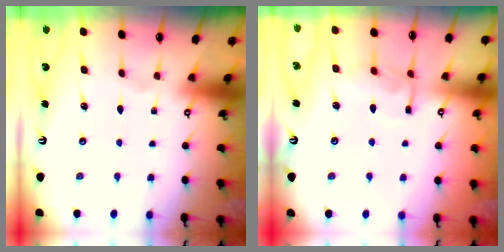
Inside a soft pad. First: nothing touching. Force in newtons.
{"total": 7.8, "press": 7.7, "slide": 0.6}